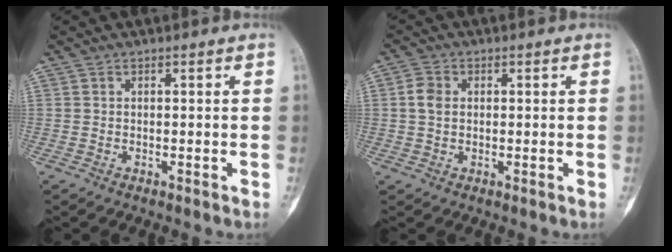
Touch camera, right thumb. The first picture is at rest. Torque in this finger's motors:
{"motor_torque": [-0.64, 0.21, 0.53, 0.05, 0.00]}